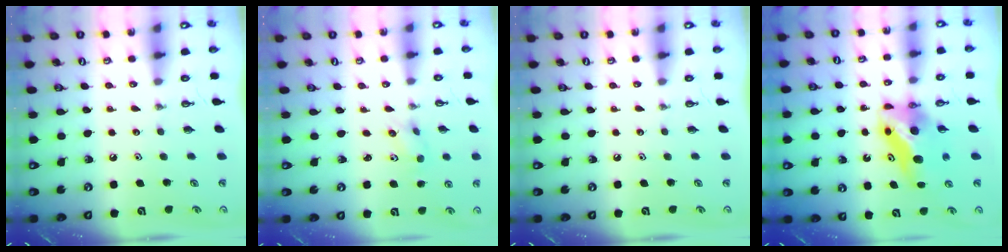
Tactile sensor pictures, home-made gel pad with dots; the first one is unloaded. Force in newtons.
{"total": 2.9, "press": 2.7, "slide": 1.2}
{"total": 0.0}
{"total": 9.4, "press": 9.0, "slide": 2.7}